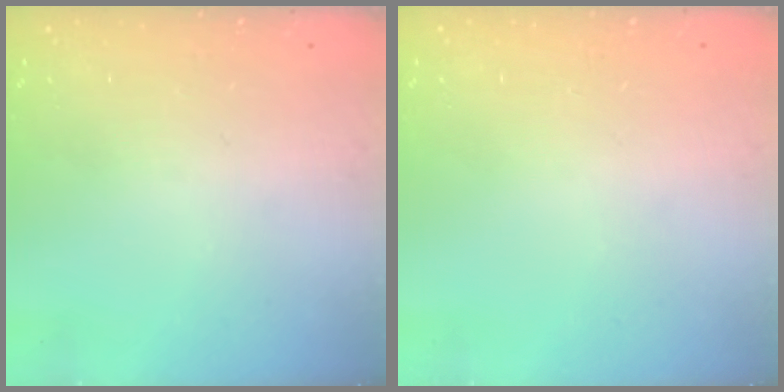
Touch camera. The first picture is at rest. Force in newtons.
{"total": 0.0}